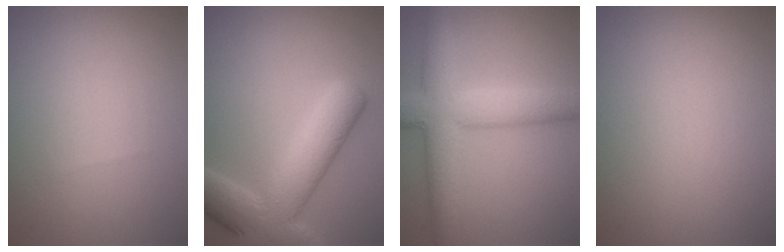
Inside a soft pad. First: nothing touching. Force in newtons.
{"total": 8.2, "press": 8.2, "slide": 0.4}
{"total": 6.9, "press": 6.9, "slide": 0.2}
{"total": 0.0}